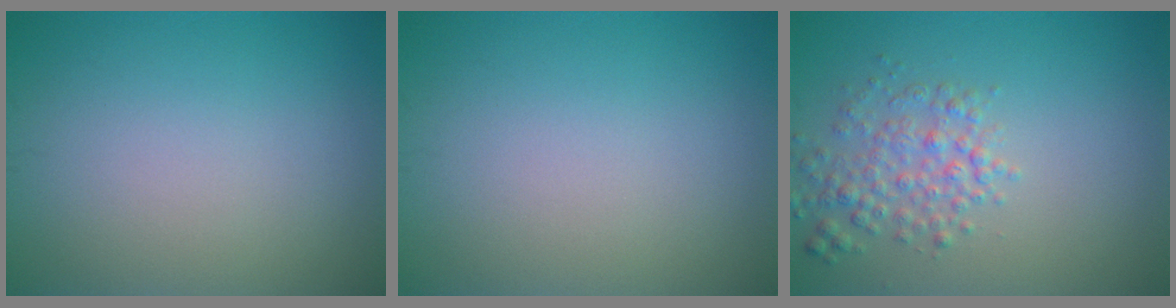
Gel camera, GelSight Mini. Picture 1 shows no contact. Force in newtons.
{"total": 0.0}
{"total": 3.1, "press": 3.1, "slide": 0.2}